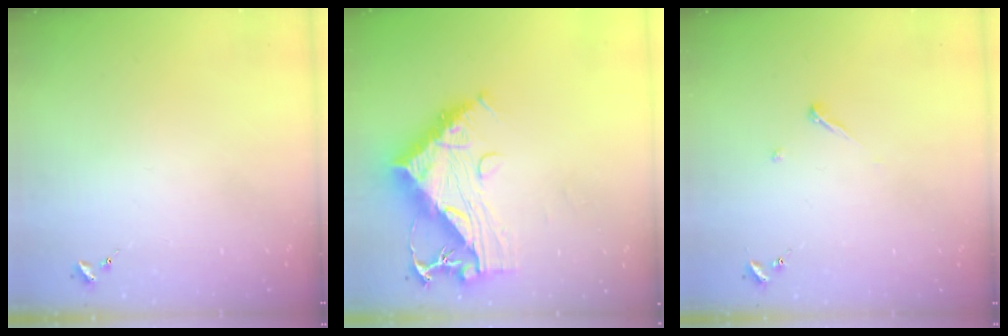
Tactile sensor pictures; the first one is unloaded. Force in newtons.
{"total": 14.5, "press": 14.4, "slide": 1.6}
{"total": 3.6, "press": 3.6, "slide": 0.4}